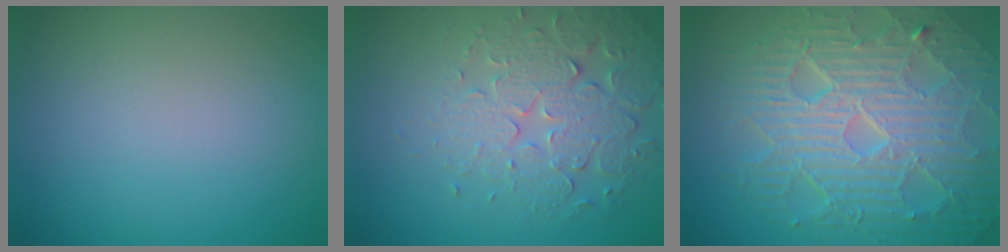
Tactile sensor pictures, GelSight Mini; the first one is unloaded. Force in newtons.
{"total": 4.8, "press": 4.3, "slide": 2.2}
{"total": 10.4, "press": 6.7, "slide": 7.9}